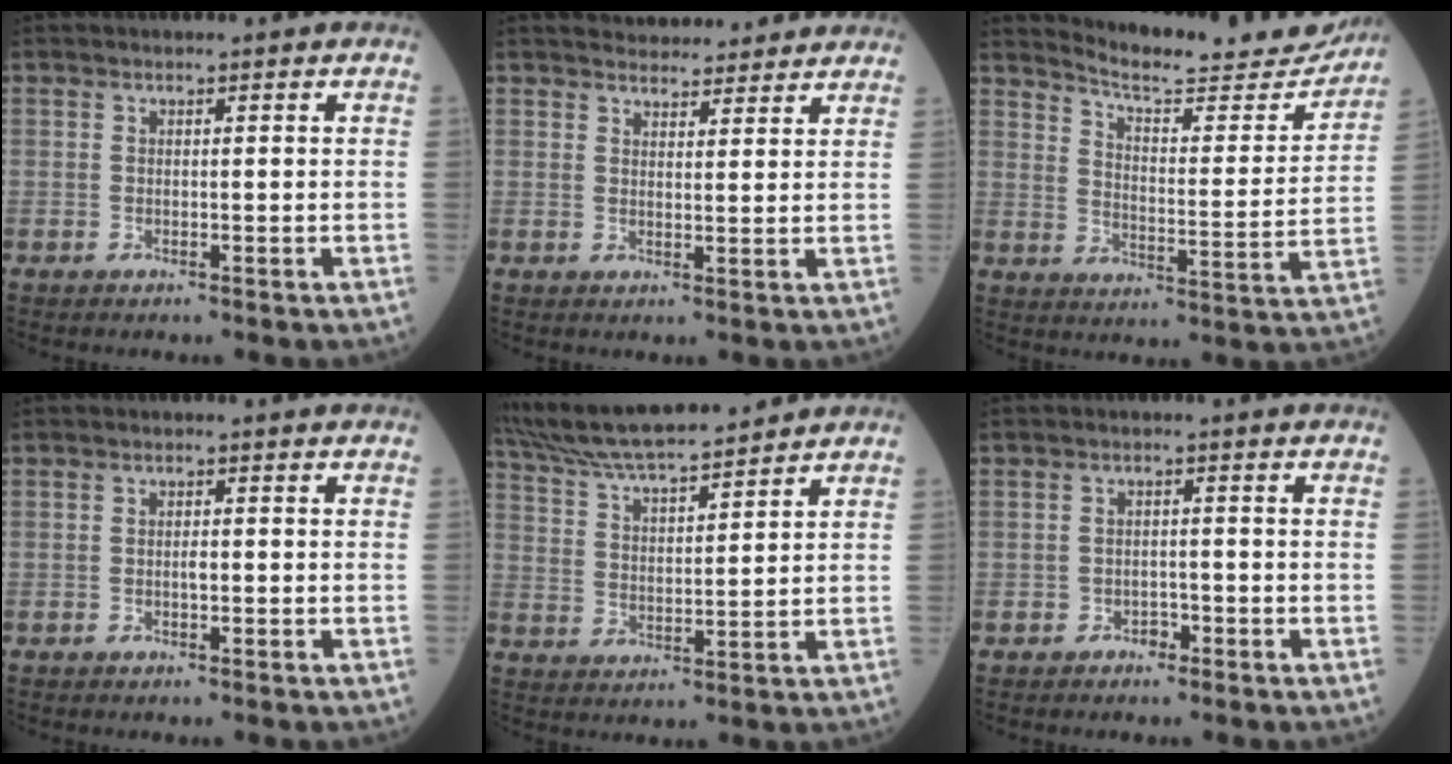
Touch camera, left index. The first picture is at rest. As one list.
[{"total": 9.2, "force": [8.6, 2.0, 2.4], "torque": [-0.028, 0.016, 0.107]}, {"total": 16.6, "force": [16.1, 2.1, 3.4], "torque": [-0.046, -0.051, 0.208]}, {"total": 0.9, "force": [-0.3, 0.3, 0.8], "torque": [-0.014, 0.002, -0.006]}, {"total": 15.0, "force": [13.5, 1.2, 6.3], "torque": [-0.124, 0.022, 0.239]}, {"total": 1.6, "force": [-1.1, 1.1, 0.5], "torque": [-0.007, 0.005, -0.018]}]